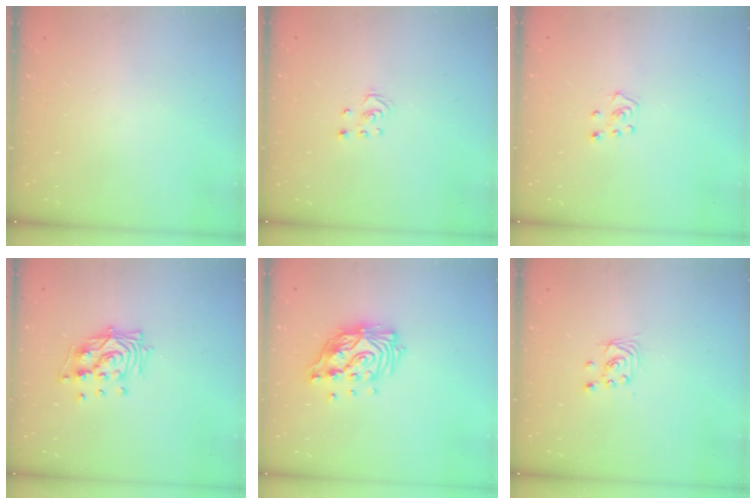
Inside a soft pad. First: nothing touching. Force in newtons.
{"total": 2.5, "press": 2.5, "slide": 0.2}
{"total": 4.8, "press": 4.8, "slide": 0.4}
{"total": 13.1, "press": 13.0, "slide": 1.2}
{"total": 13.6, "press": 13.5, "slide": 1.5}
{"total": 2.8, "press": 2.8, "slide": 0.2}